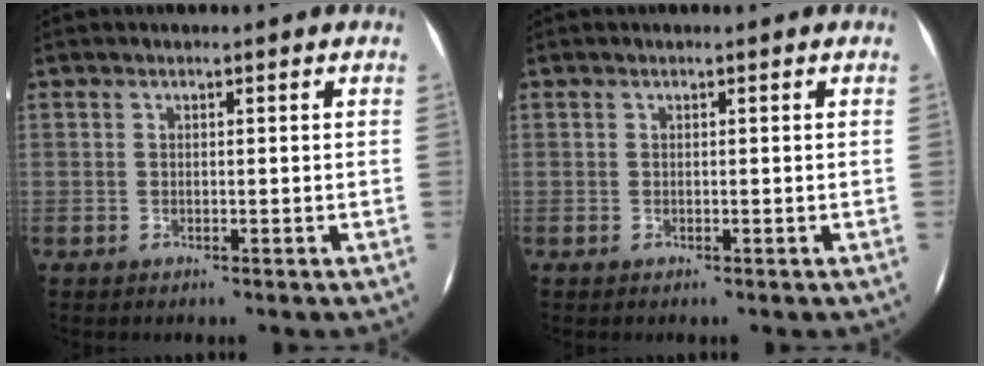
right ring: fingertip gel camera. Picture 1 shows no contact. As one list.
[{"total": 0.0}]